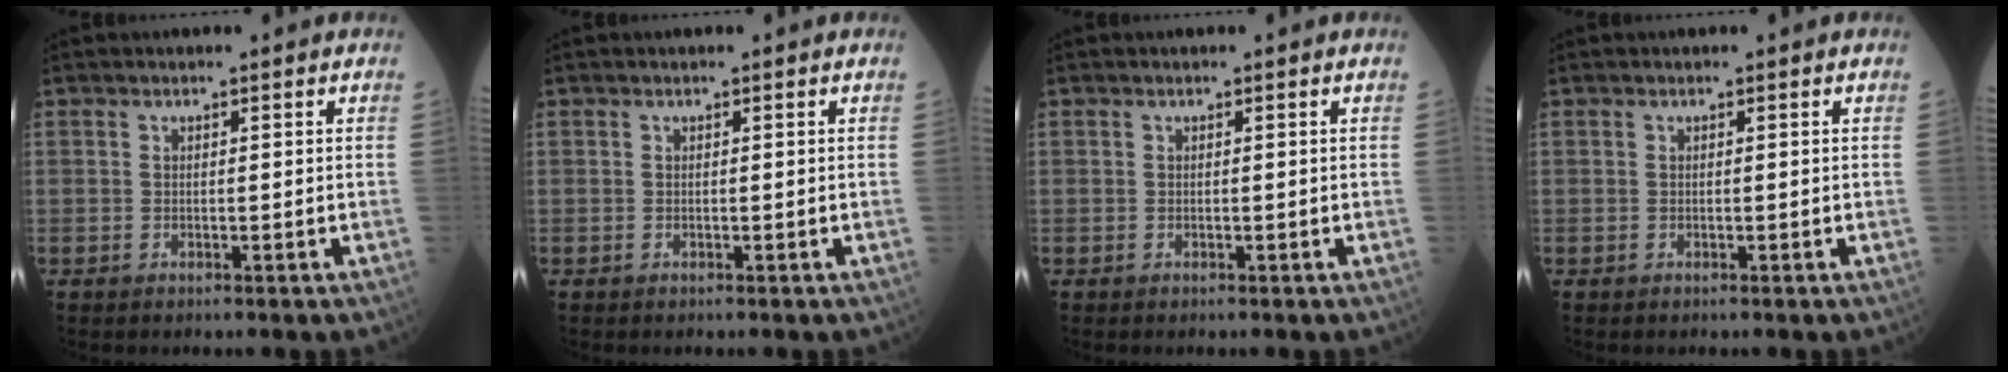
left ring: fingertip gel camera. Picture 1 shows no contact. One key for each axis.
{"total": 0.0}
{"total": 0.0}
{"total": 0.0}